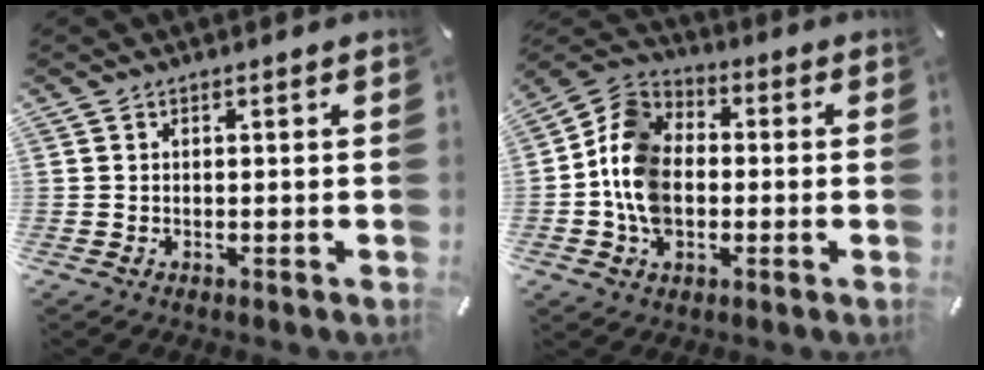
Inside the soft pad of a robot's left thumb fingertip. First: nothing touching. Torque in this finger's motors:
{"motor_torque": [1.83, 2.01, 0.40, 0.12, 0.22]}